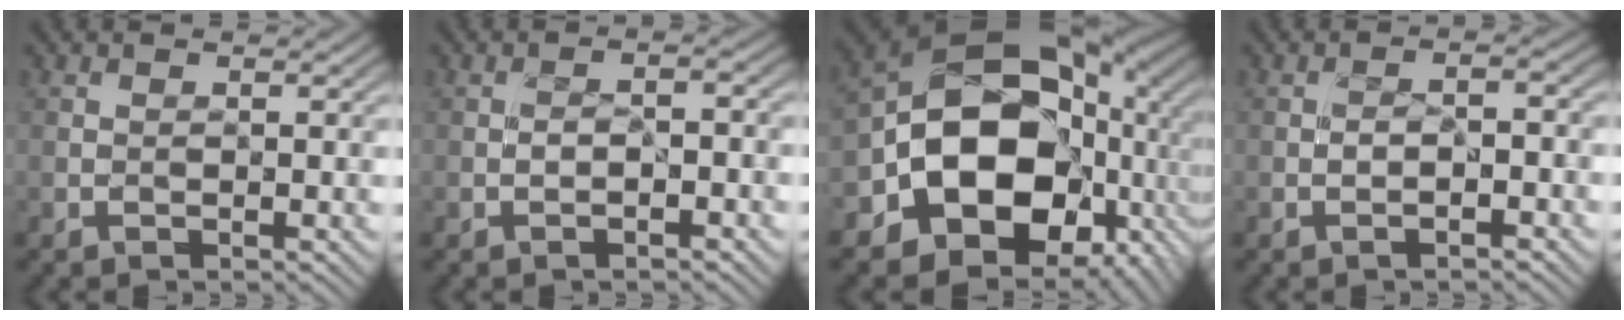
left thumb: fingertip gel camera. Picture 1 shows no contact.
{"total": 1.8, "force": [-1.2, 0.2, 1.3], "torque": [-0.022, 0.001, -0.022]}
{"total": 17.9, "force": [-1.5, 13.4, 11.7], "torque": [-0.206, -0.031, -0.015]}
{"total": 2.1, "force": [-1.3, 0.1, 1.6], "torque": [-0.027, 0.002, -0.024]}